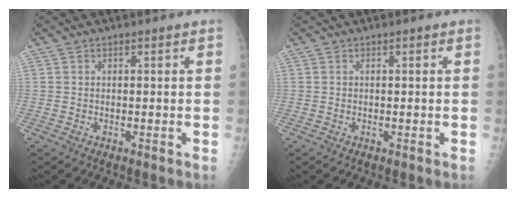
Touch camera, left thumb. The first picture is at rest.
{"total": 0.0}